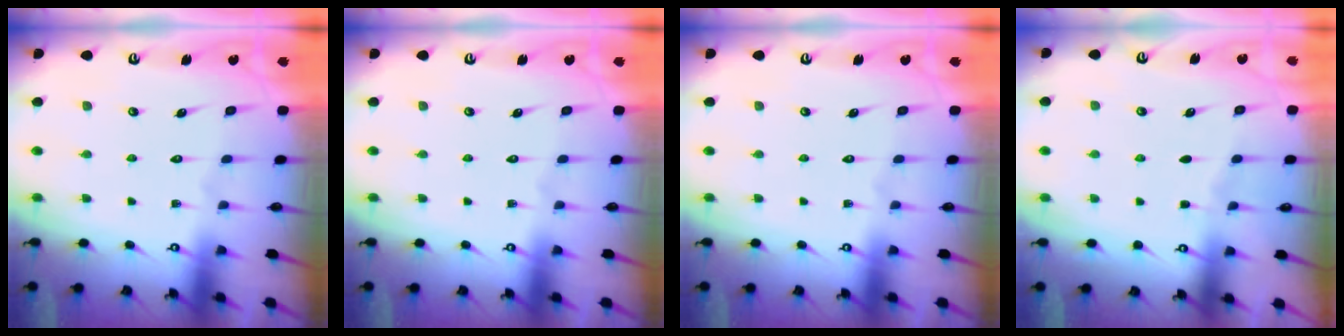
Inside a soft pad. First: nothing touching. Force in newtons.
{"total": 0.0}
{"total": 0.0}
{"total": 2.2, "press": 2.2, "slide": 0.4}